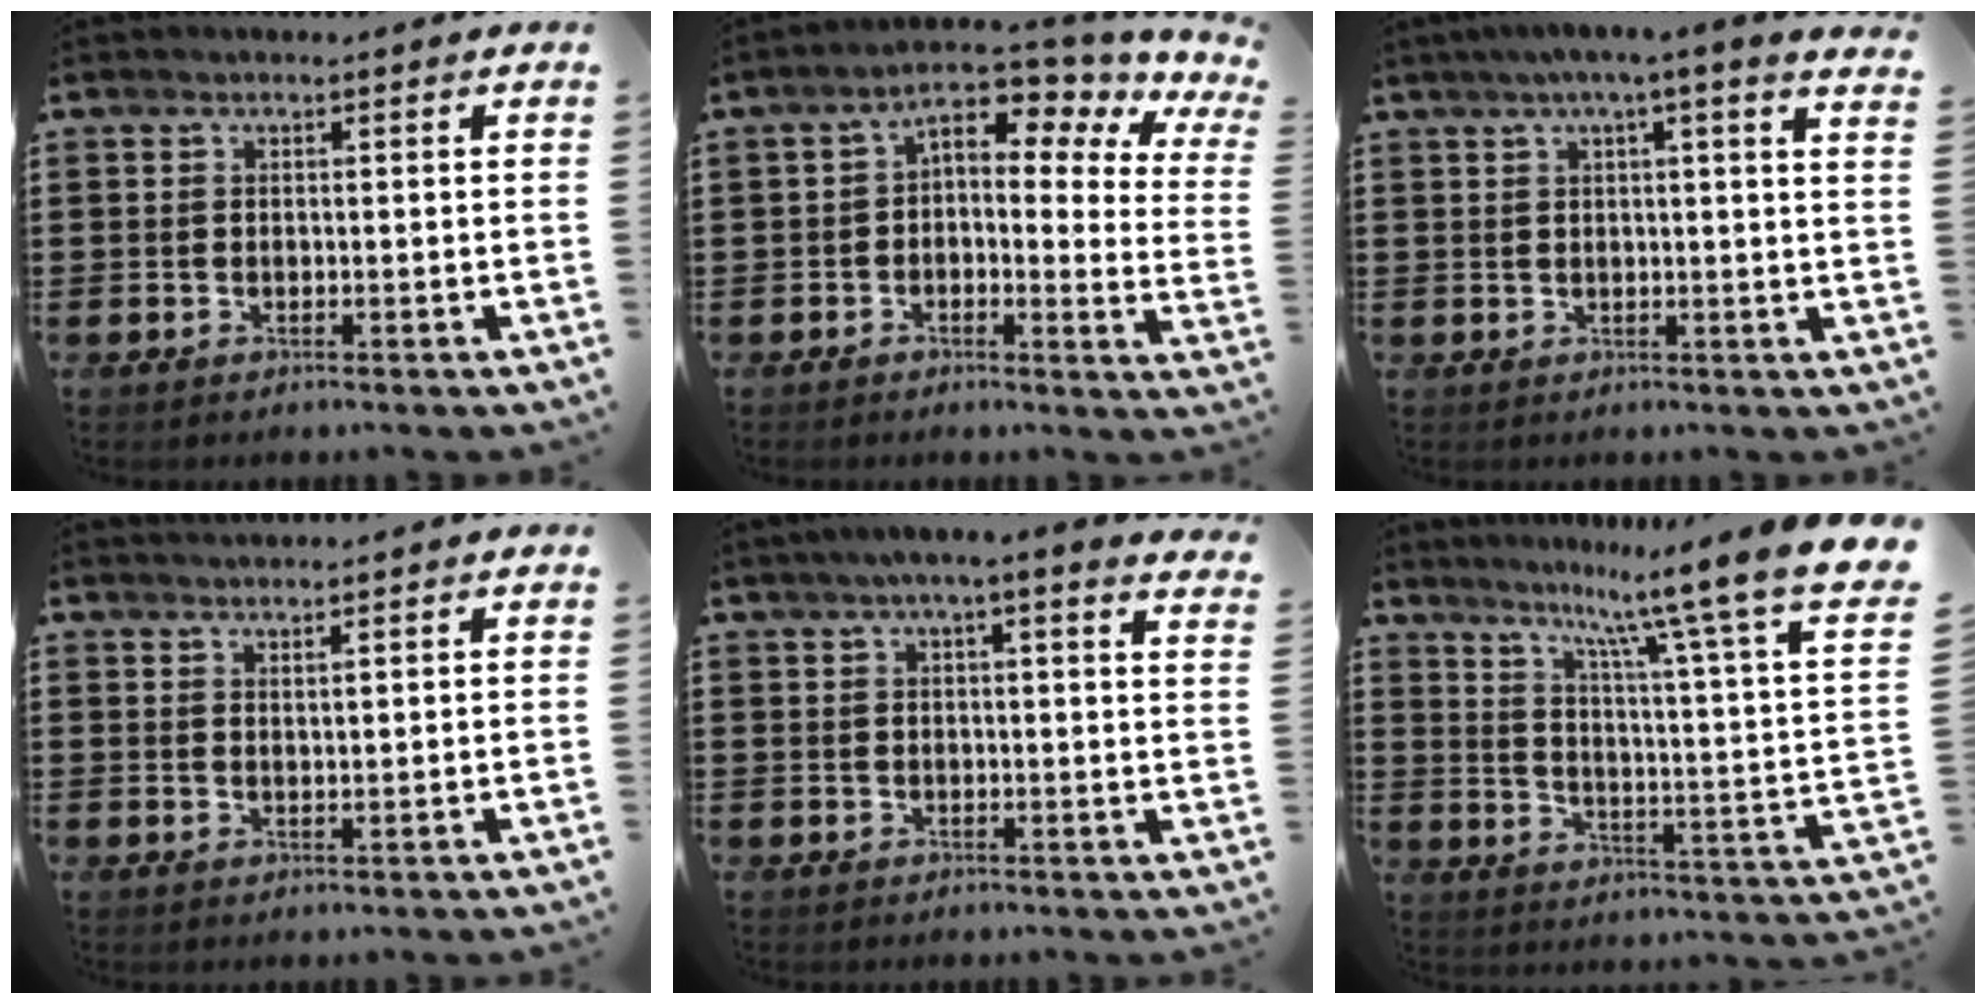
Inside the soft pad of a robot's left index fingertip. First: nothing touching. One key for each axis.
{"total": 5.5, "fx": 2.8, "fy": 1.7, "fz": 4.5, "tx": -0.072, "ty": -0.031, "tz": 0.031}
{"total": 3.4, "fx": 2.4, "fy": -0.1, "fz": 2.4, "tx": -0.054, "ty": -0.002, "tz": 0.042}
{"total": 1.6, "fx": 1.6, "fy": -0.1, "fz": 0.3, "tx": -0.008, "ty": 0.002, "tz": 0.031}
{"total": 3.6, "fx": 3.0, "fy": 0.2, "fz": 2.1, "tx": -0.050, "ty": 0.001, "tz": 0.053}
{"total": 11.2, "fx": 8.2, "fy": -0.3, "fz": 7.6, "tx": -0.155, "ty": -0.072, "tz": 0.120}